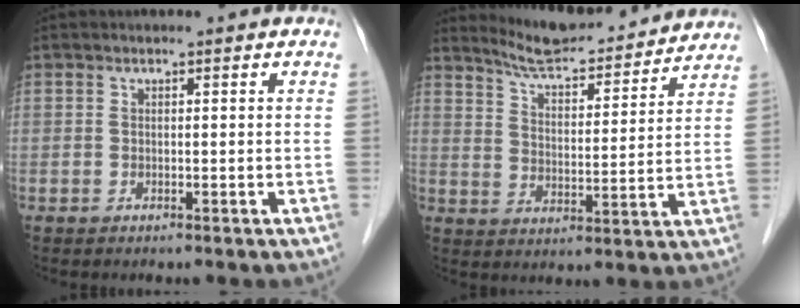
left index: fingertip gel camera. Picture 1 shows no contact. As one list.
[{"total": 14.0, "force": [13.3, 1.7, 3.9], "torque": [-0.060, -0.001, 0.192]}]